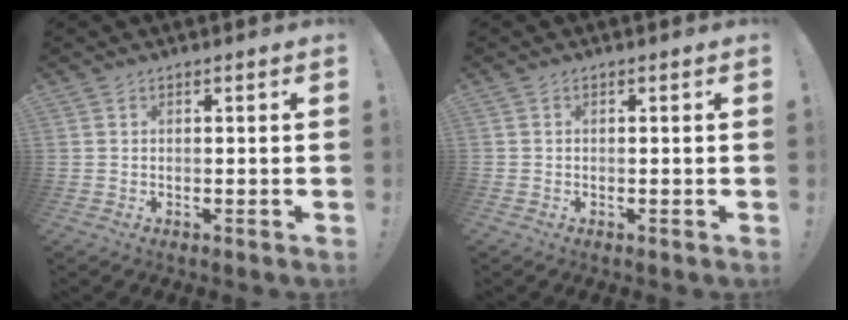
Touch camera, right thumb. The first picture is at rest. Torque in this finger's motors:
{"motor_torque": [-0.01, -0.18, 0.10, -0.14, 0.00]}